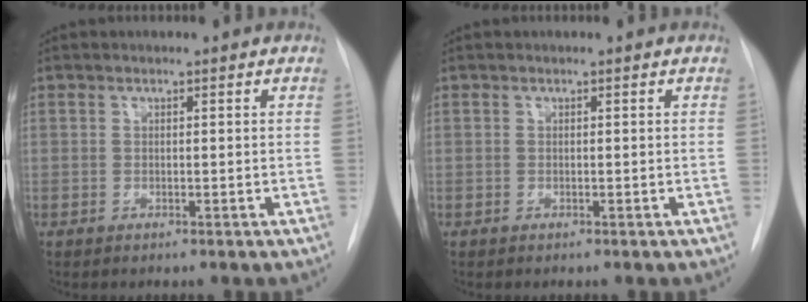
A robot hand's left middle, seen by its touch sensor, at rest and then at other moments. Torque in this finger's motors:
{"motor_torque": [0.00, 0.00, 0.00, 0.00]}